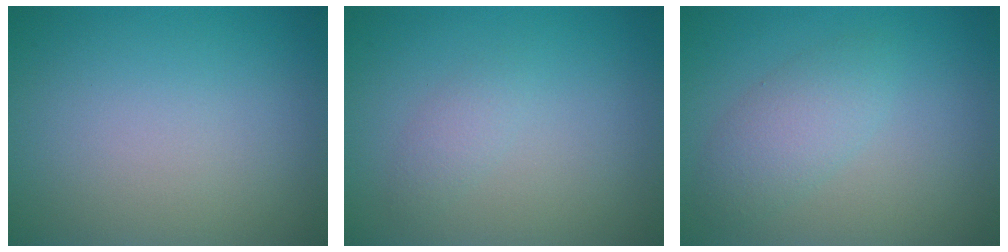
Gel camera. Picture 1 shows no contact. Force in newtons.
{"total": 1.2, "press": 1.2, "slide": 0.0}
{"total": 2.8, "press": 2.8, "slide": 0.1}